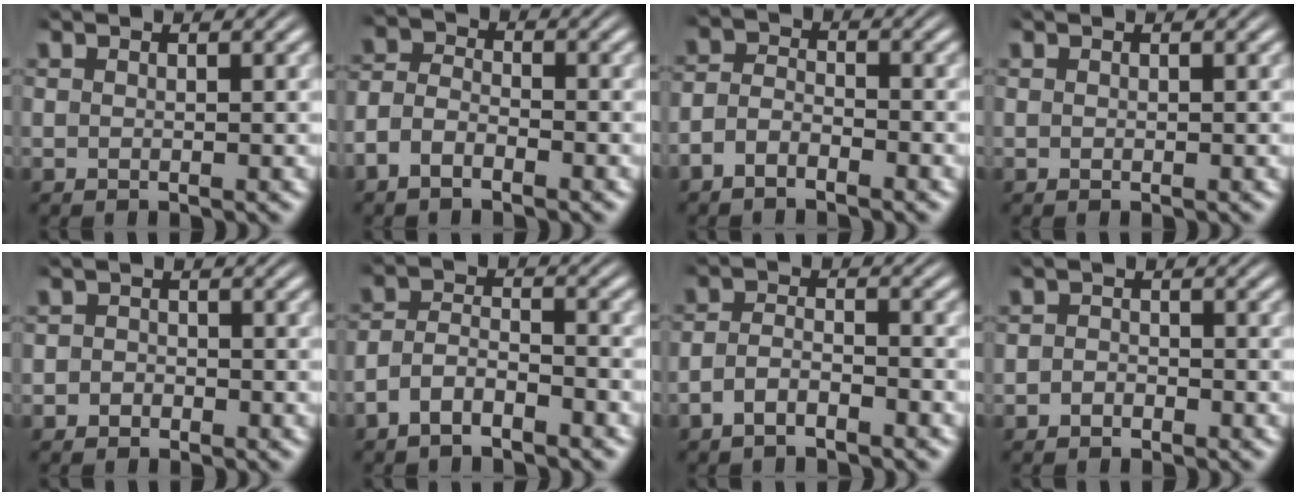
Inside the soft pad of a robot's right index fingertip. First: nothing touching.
{"total": 3.7, "force": [-2.1, 2.7, 1.5], "torque": [-0.035, -0.013, -0.040]}
{"total": 3.1, "force": [-2.3, 1.8, 0.9], "torque": [-0.020, -0.011, -0.042]}
{"total": 0.0}
{"total": 1.5, "force": [-1.2, 0.8, -0.3], "torque": [0.011, -0.010, -0.021]}
{"total": 4.6, "force": [-3.1, 3.0, 1.5], "torque": [-0.031, -0.012, -0.059]}
{"total": 3.2, "force": [-2.5, 1.5, 1.2], "torque": [-0.027, -0.012, -0.043]}
{"total": 1.5, "force": [-1.4, 0.6, -0.2], "torque": [0.008, -0.010, -0.023]}